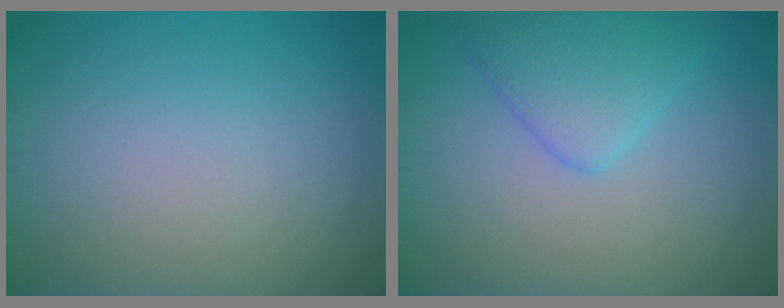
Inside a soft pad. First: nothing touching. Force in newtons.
{"total": 3.6, "press": 3.6, "slide": 0.1}